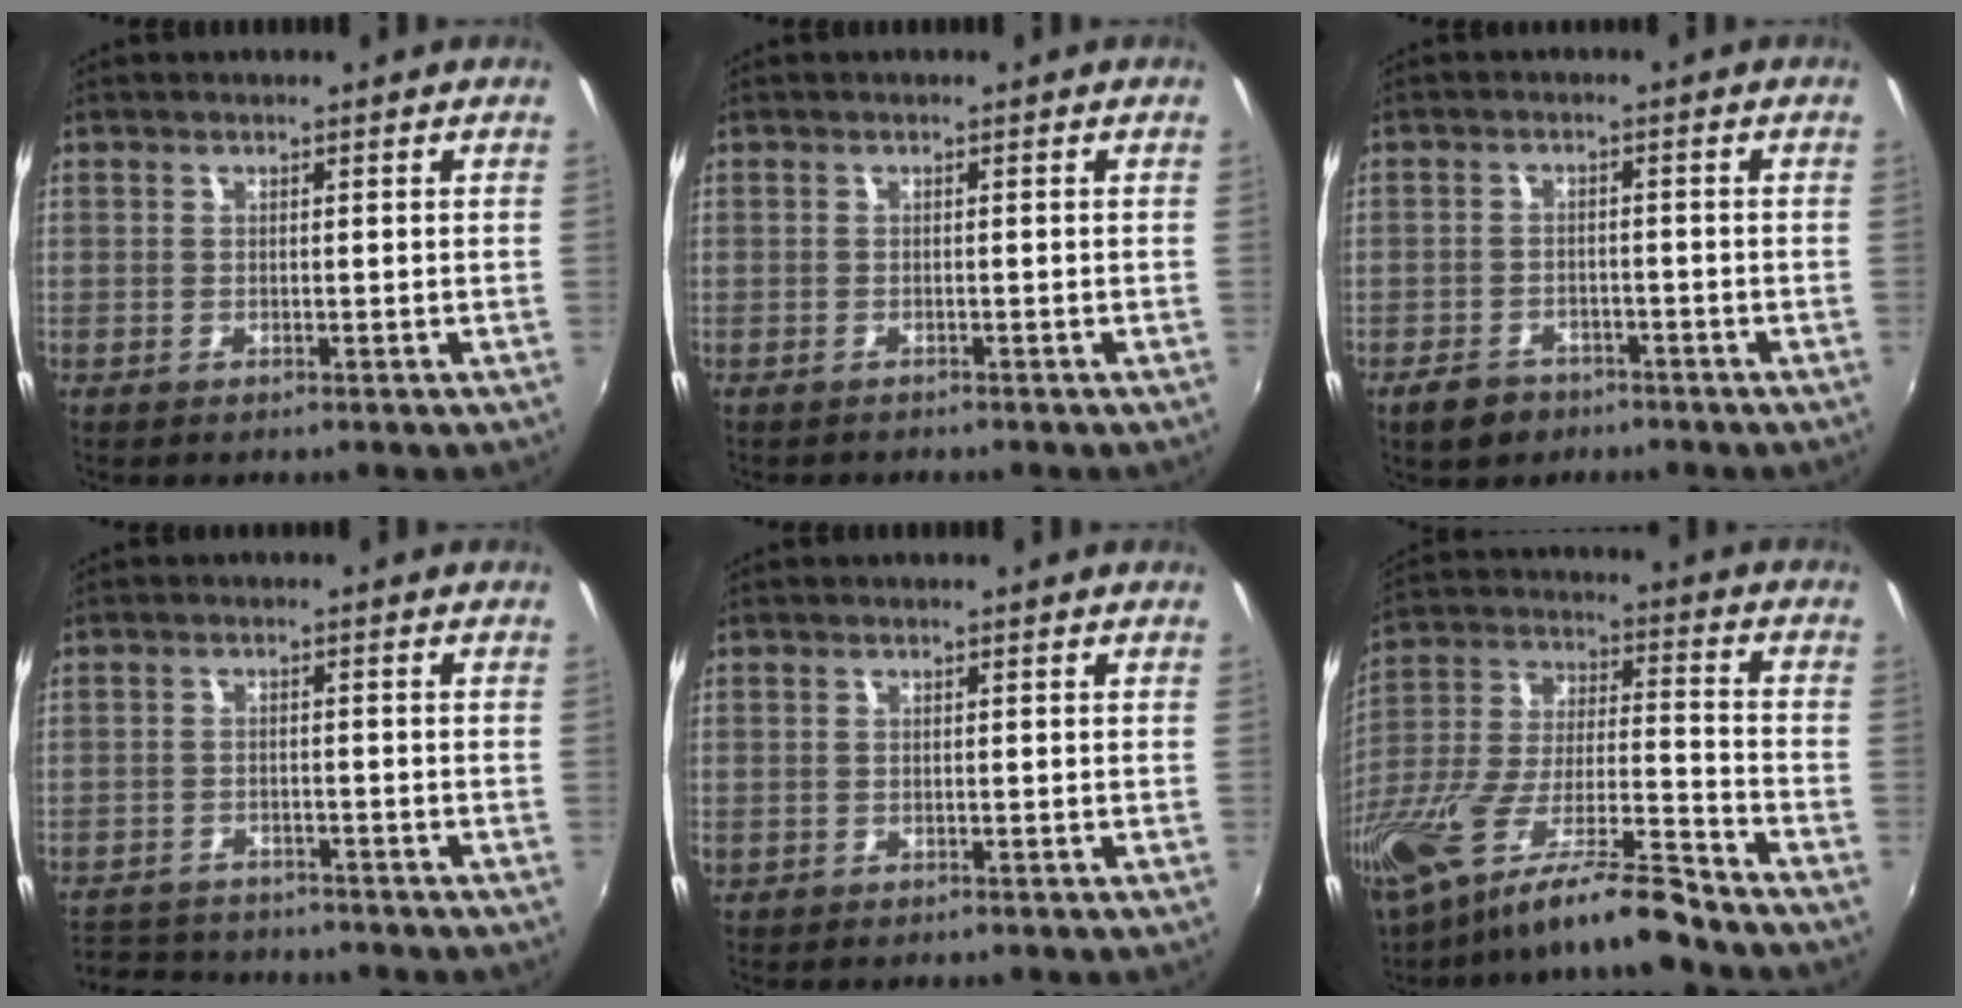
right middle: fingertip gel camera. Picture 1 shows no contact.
{"total": 0.8, "force": [-0.8, 0.2, 0.0], "torque": [-0.005, 0.000, -0.011]}
{"total": 5.2, "force": [-3.7, 3.2, 1.8], "torque": [-0.055, 0.003, -0.054]}
{"total": 9.2, "force": [-8.3, 3.2, 2.3], "torque": [-0.073, -0.001, -0.129]}
{"total": 1.0, "force": [-0.3, 0.8, 0.4], "torque": [-0.007, 0.001, -0.003]}
{"total": 18.7, "force": [-14.5, 1.7, 11.6], "torque": [-0.229, -0.028, -0.267]}